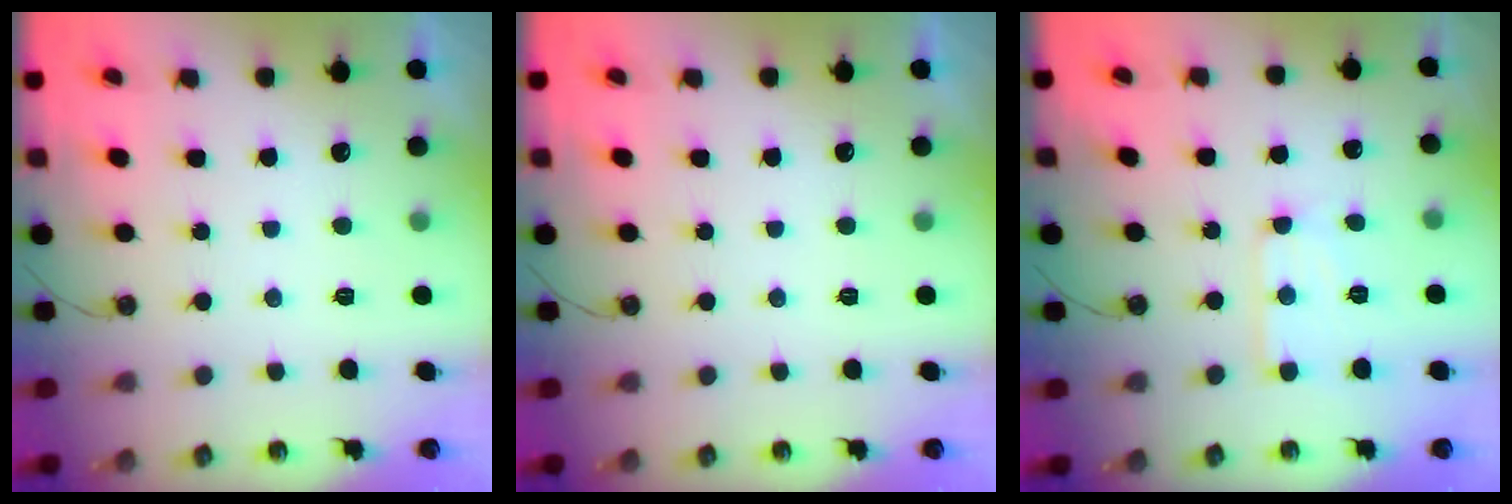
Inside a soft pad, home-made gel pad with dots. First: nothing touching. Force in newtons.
{"total": 0.0}
{"total": 9.1, "press": 9.0, "slide": 1.0}